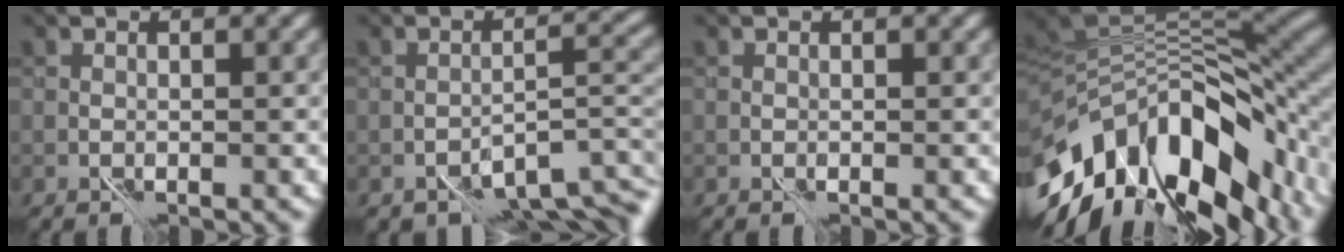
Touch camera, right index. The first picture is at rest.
{"total": 6.2, "force": [-3.8, 2.4, 4.3], "torque": [-0.048, -0.001, -0.058]}
{"total": 0.0}
{"total": 14.9, "force": [-5.4, 7.6, 11.6], "torque": [-0.187, 0.000, -0.082]}